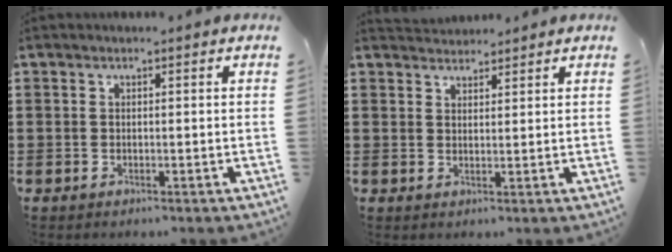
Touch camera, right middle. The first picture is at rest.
{"total": 2.4, "force": [2.3, 0.6, -0.2], "torque": [-0.003, 0.000, 0.046]}